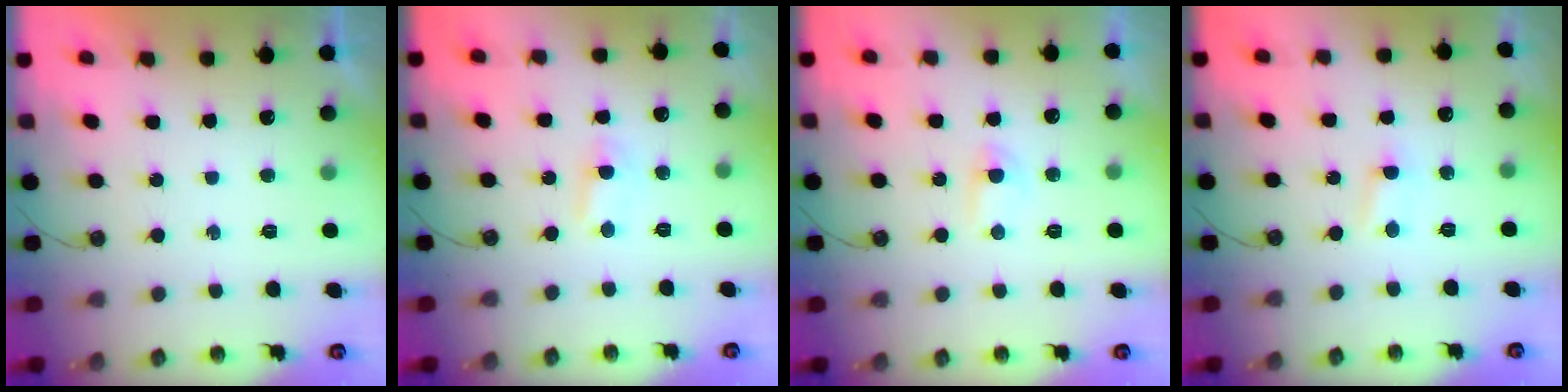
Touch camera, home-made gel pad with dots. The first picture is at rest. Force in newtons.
{"total": 4.8, "press": 1.8, "slide": 4.5}
{"total": 3.2, "press": 3.2, "slide": 0.4}
{"total": 1.2, "press": 1.1, "slide": 0.2}